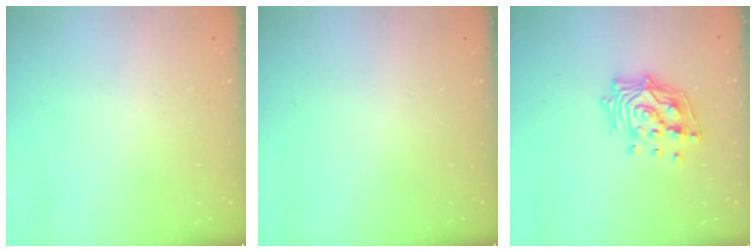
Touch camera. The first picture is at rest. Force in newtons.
{"total": 0.0}
{"total": 14.1, "press": 14.0, "slide": 1.8}